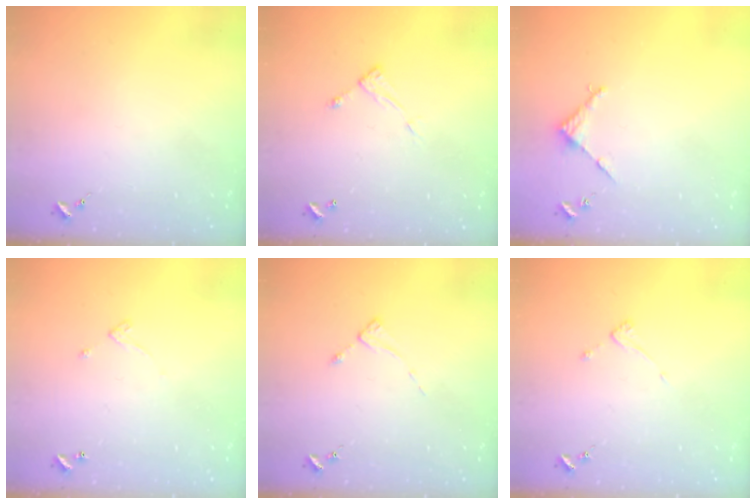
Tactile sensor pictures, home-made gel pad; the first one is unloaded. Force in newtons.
{"total": 5.8, "press": 5.8, "slide": 0.2}
{"total": 2.9, "press": 2.8, "slide": 0.2}
{"total": 3.4, "press": 3.4, "slide": 0.5}
{"total": 2.0, "press": 2.0, "slide": 0.3}
{"total": 3.4, "press": 3.4, "slide": 0.1}